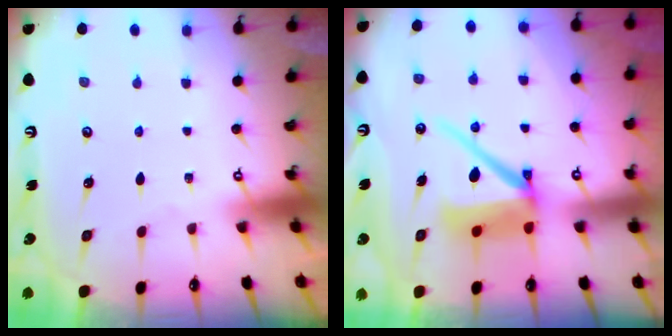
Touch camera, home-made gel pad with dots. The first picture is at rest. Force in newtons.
{"total": 11.1, "press": 11.0, "slide": 1.3}